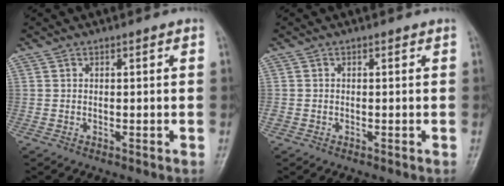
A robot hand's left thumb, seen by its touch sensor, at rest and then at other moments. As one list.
[{"total": 0.7, "force": [-0.2, 0.6, 0.2], "torque": [-0.006, 0.001, -0.007]}]